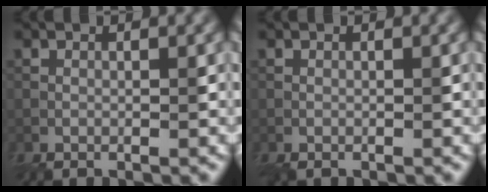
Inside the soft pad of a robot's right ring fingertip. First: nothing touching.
{"total": 0.0}